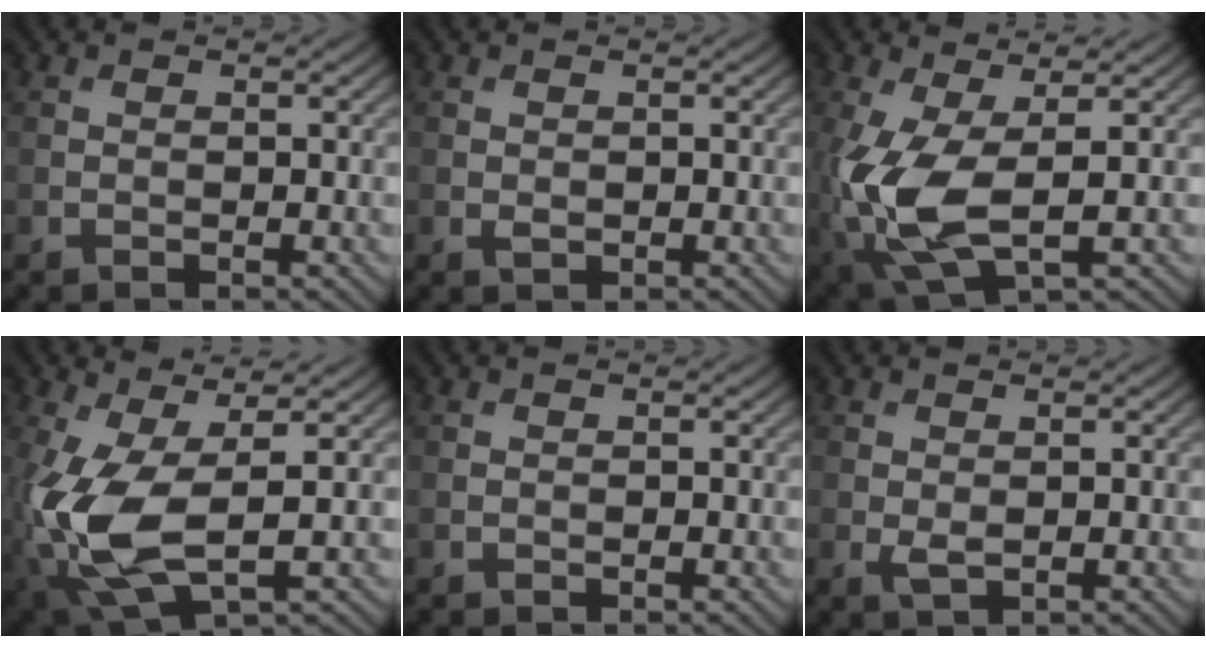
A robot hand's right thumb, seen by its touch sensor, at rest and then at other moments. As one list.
[{"total": 0.7, "force": [-0.1, 0.4, 0.5], "torque": [-0.010, -0.002, 0.000]}, {"total": 9.1, "force": [-1.1, 4.0, 8.1], "torque": [-0.204, -0.010, -0.019]}, {"total": 10.0, "force": [-1.3, 4.6, 8.9], "torque": [-0.224, -0.015, -0.022]}, {"total": 0.0}, {"total": 1.4, "force": [0.0, 0.7, 1.2], "torque": [-0.031, -0.003, 0.002]}]